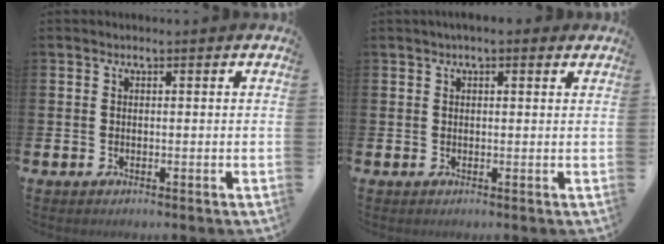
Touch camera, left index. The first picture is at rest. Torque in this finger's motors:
{"motor_torque": [0.92, -1.22, 0.25, 0.20]}